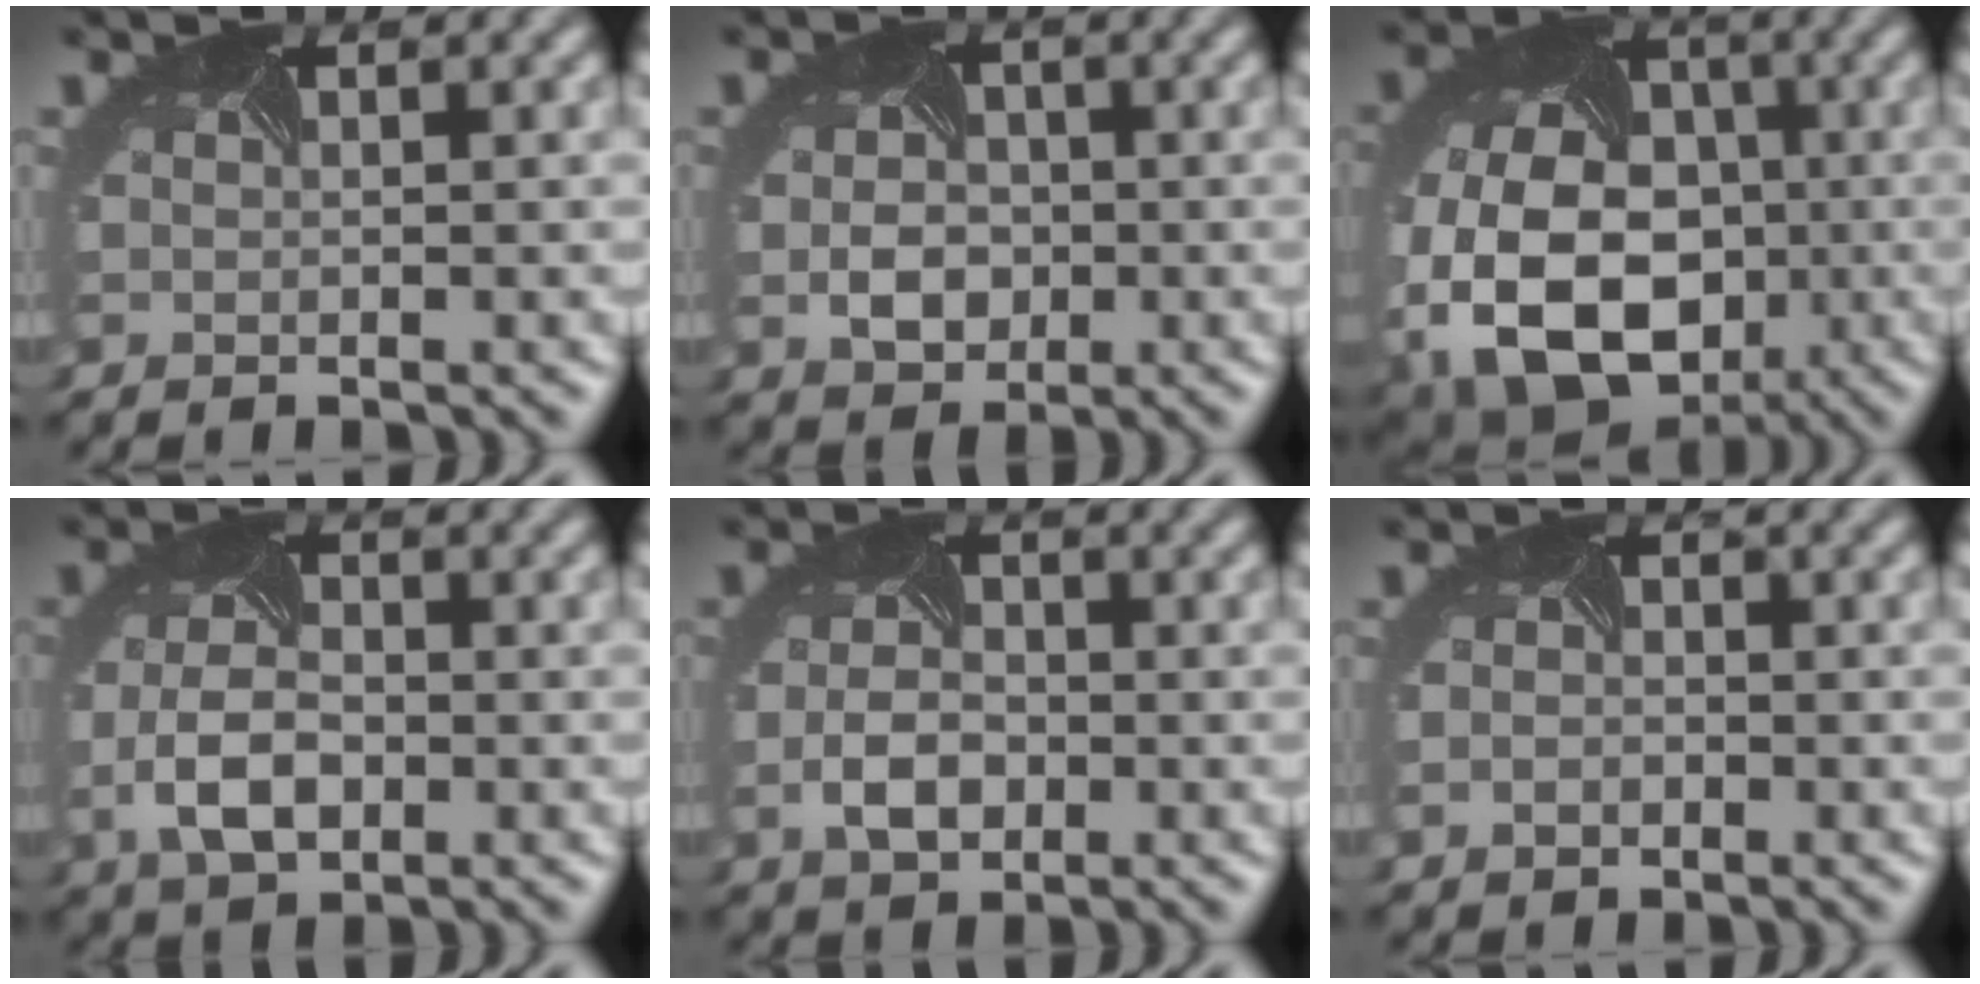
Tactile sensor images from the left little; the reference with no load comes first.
{"total": 4.0, "force": [-0.6, 3.1, 2.4], "torque": [-0.046, -0.006, -0.011]}
{"total": 16.7, "force": [-4.0, 12.2, 10.7], "torque": [-0.203, -0.048, -0.050]}
{"total": 4.6, "force": [-1.2, 2.8, 3.4], "torque": [-0.084, -0.011, -0.024]}
{"total": 3.3, "force": [-1.0, 2.1, 2.3], "torque": [-0.050, -0.008, -0.020]}
{"total": 1.6, "force": [-0.6, 1.3, 0.7], "torque": [-0.008, -0.007, -0.010]}